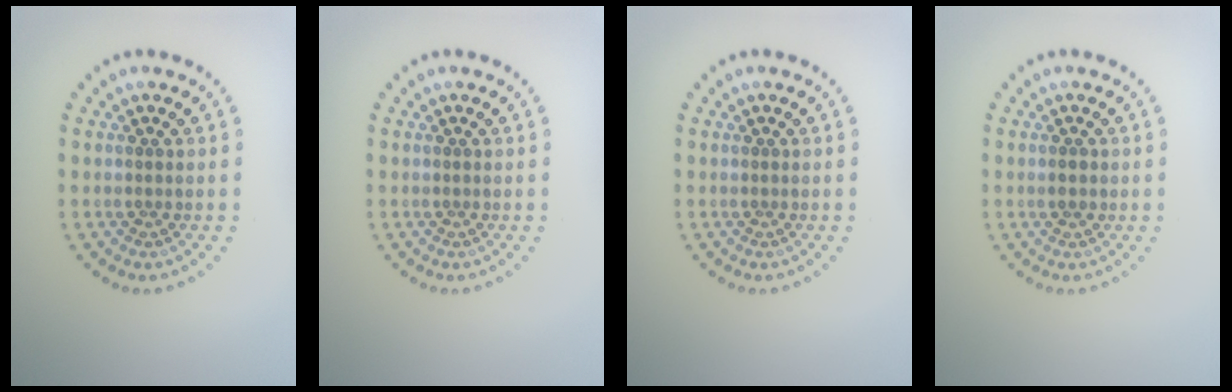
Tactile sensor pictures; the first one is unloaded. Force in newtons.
{"total": 0.0}
{"total": 0.0}
{"total": 1.2, "press": 1.2, "slide": 0.0}